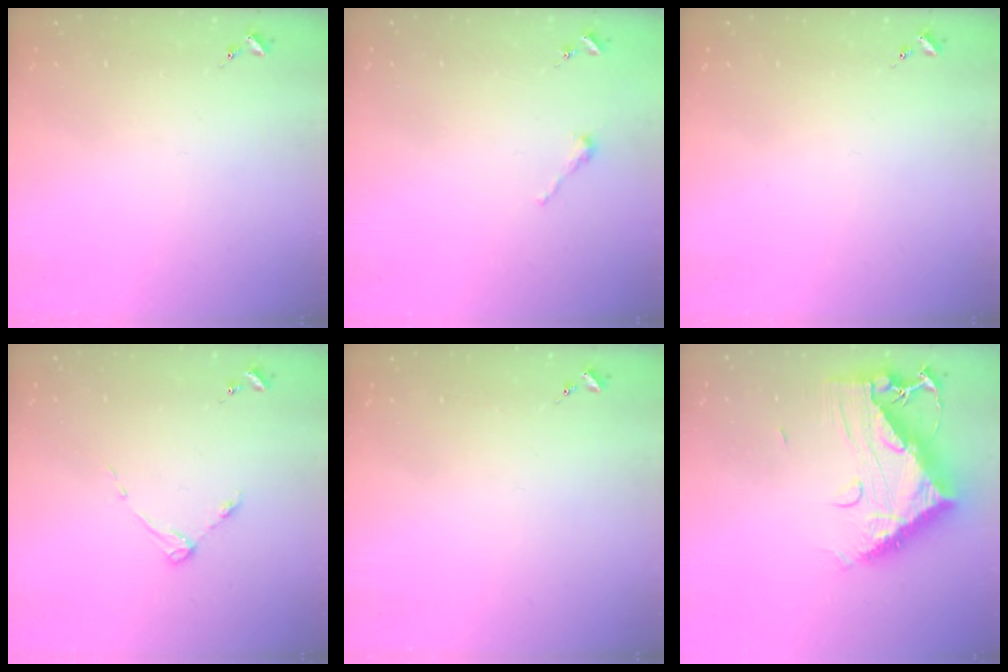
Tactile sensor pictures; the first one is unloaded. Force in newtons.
{"total": 2.5, "press": 2.5, "slide": 0.2}
{"total": 0.0}
{"total": 3.7, "press": 3.7, "slide": 0.4}
{"total": 0.0}
{"total": 15.7, "press": 15.6, "slide": 1.5}